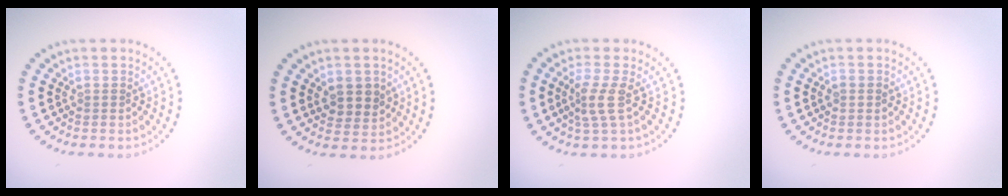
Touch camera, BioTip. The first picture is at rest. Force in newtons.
{"total": 2.7, "press": 2.5, "slide": 0.9}
{"total": 2.3, "press": 1.6, "slide": 1.7}
{"total": 1.0, "press": 1.0, "slide": 0.1}